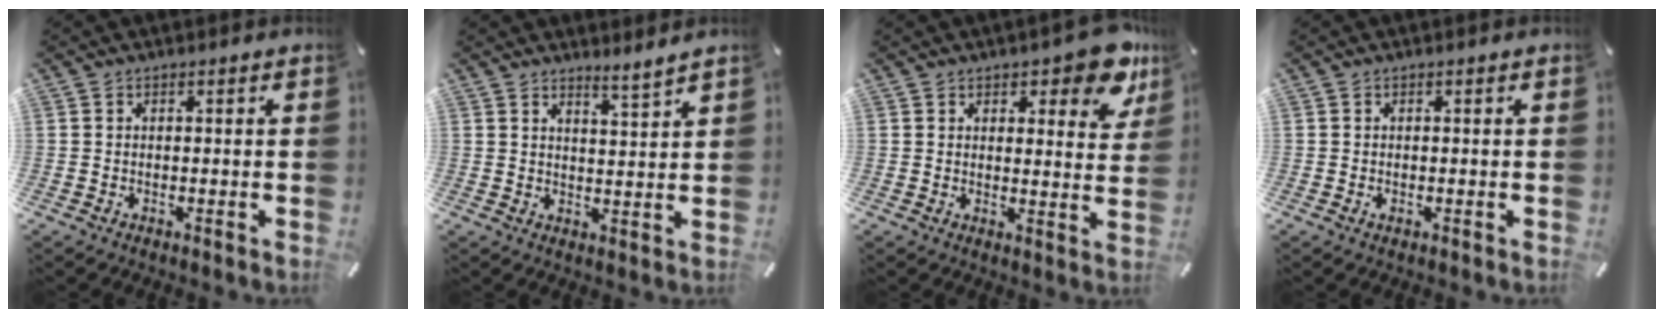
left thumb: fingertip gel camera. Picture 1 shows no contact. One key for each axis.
{"total": 3.9, "fx": 3.8, "fy": -0.2, "fz": 0.9, "tx": -0.018, "ty": -0.029, "tz": 0.068}
{"total": 9.3, "fx": 6.7, "fy": 4.2, "fz": 4.8, "tx": -0.040, "ty": -0.049, "tz": 0.114}
{"total": 0.6, "fx": -0.1, "fy": 0.4, "fz": 0.4, "tx": -0.008, "ty": -0.001, "tz": -0.003}